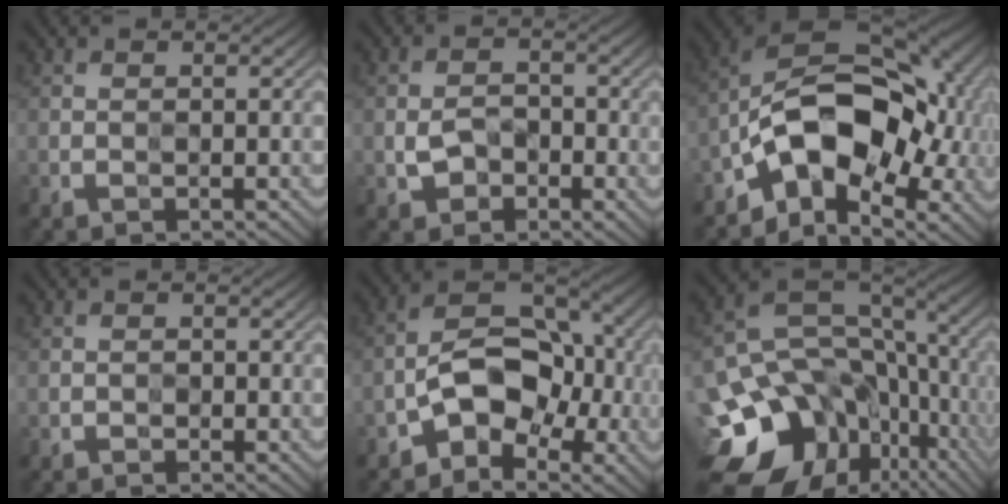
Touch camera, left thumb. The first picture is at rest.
{"total": 2.4, "force": [-0.8, 2.0, 1.0], "torque": [-0.016, 0.004, -0.016]}
{"total": 14.2, "force": [-3.6, 8.9, 10.4], "torque": [-0.153, -0.005, -0.075]}
{"total": 0.0}
{"total": 7.6, "force": [-2.9, 5.0, 4.9], "torque": [-0.069, 0.014, -0.064]}
{"total": 20.4, "force": [-8.5, 15.1, 10.9], "torque": [-0.245, -0.022, -0.087]}